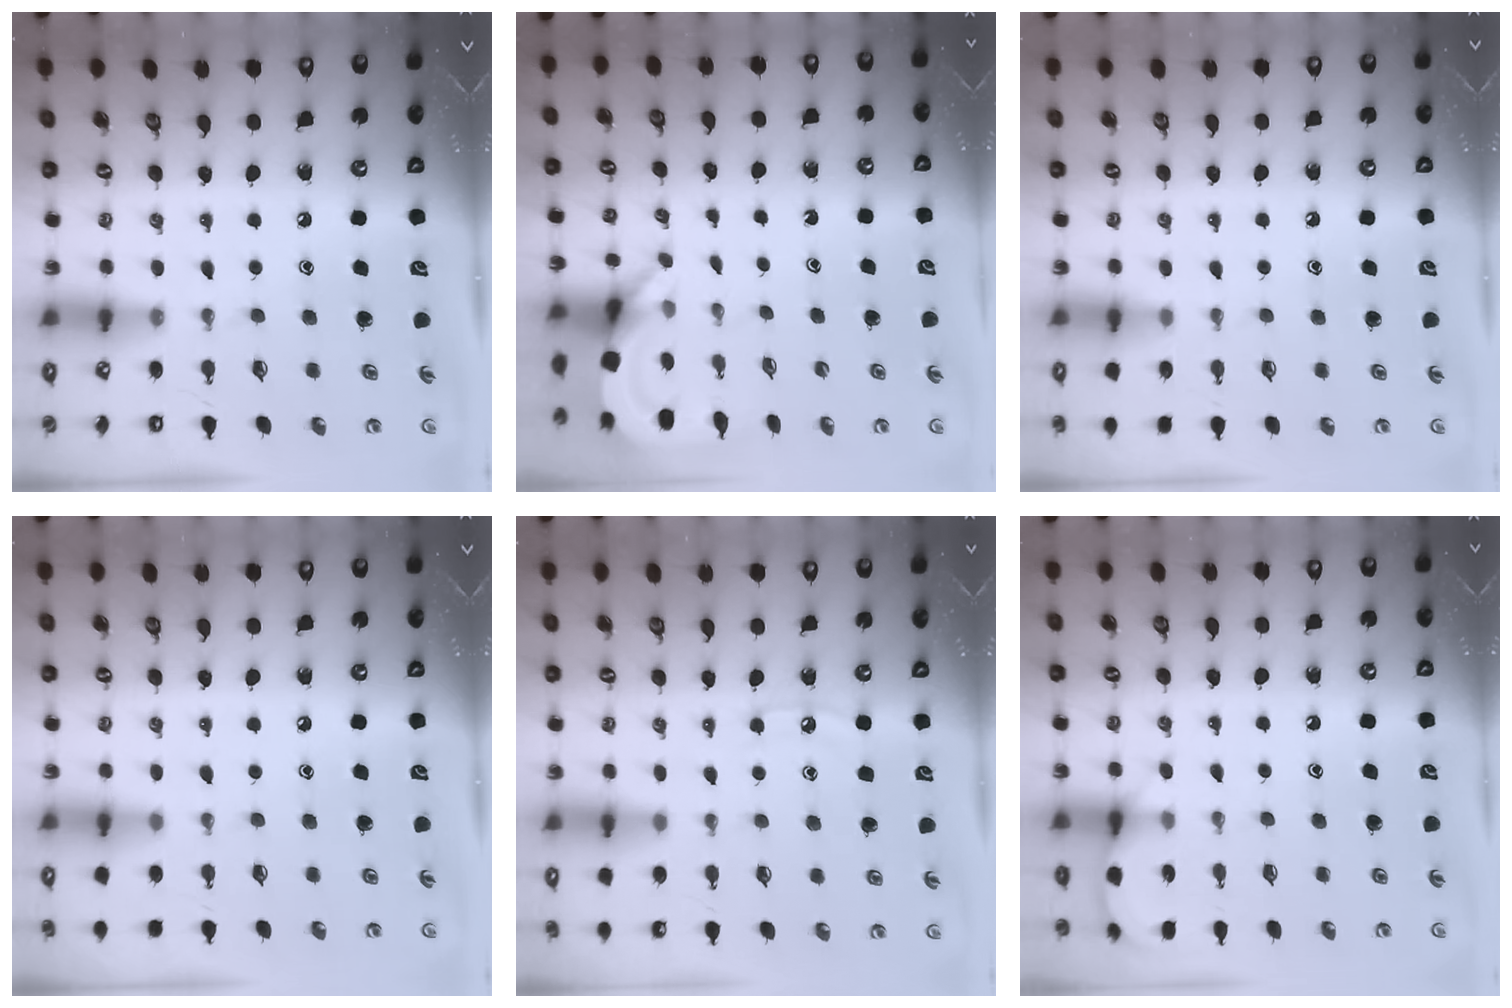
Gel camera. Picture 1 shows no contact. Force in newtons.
{"total": 3.7, "press": 3.7, "slide": 0.3}
{"total": 3.0, "press": 2.9, "slide": 0.5}
{"total": 3.8, "press": 3.7, "slide": 0.6}
{"total": 5.7, "press": 5.7, "slide": 0.6}
{"total": 5.8, "press": 5.8, "slide": 0.7}